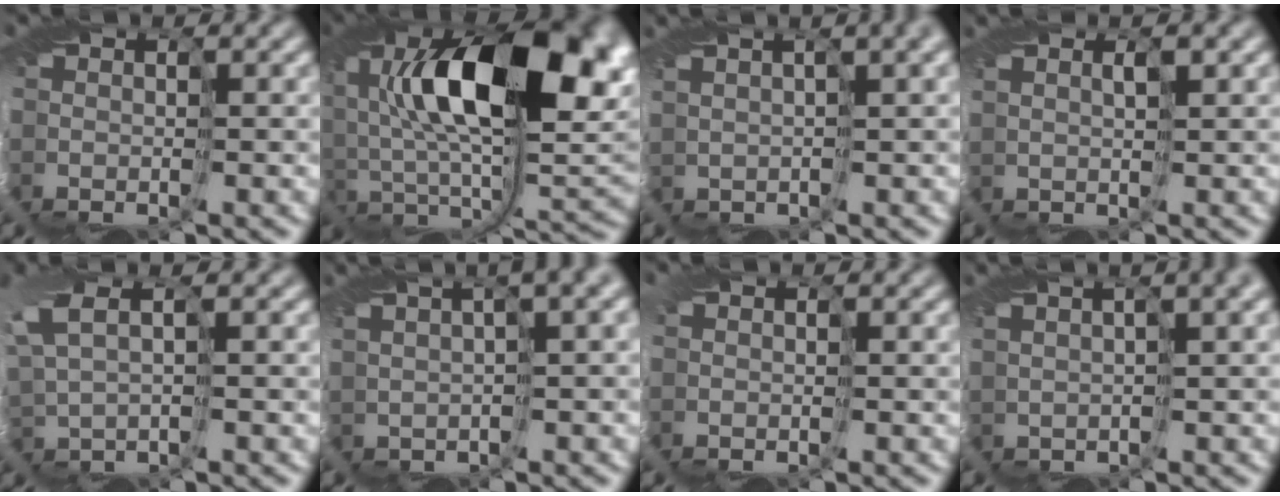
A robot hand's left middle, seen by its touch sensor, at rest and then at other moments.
{"total": 11.7, "force": [2.7, 5.1, 10.2], "torque": [-0.161, -0.008, 0.042]}
{"total": 4.0, "force": [2.7, 0.7, 2.9], "torque": [-0.020, 0.026, 0.023]}
{"total": 3.4, "force": [0.3, -3.0, -1.7], "torque": [0.028, -0.002, 0.003]}
{"total": 1.8, "force": [1.4, -0.9, 0.9], "torque": [-0.047, 0.007, 0.034]}
{"total": 5.1, "force": [2.9, 0.6, 4.1], "torque": [-0.041, 0.029, 0.033]}
{"total": 0.0}
{"total": 4.4, "force": [2.8, 0.9, 3.2], "torque": [-0.022, 0.027, 0.024]}